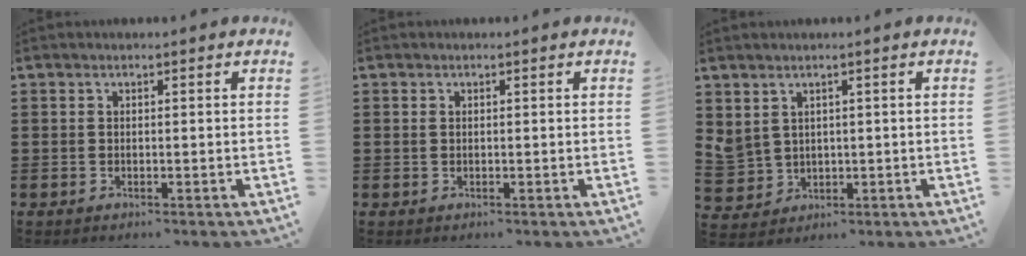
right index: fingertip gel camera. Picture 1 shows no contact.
{"total": 0.6, "force": [0.2, 0.4, 0.4], "torque": [-0.010, 0.002, 0.003]}
{"total": 3.0, "force": [1.6, 2.5, 0.4], "torque": [-0.029, 0.006, 0.028]}